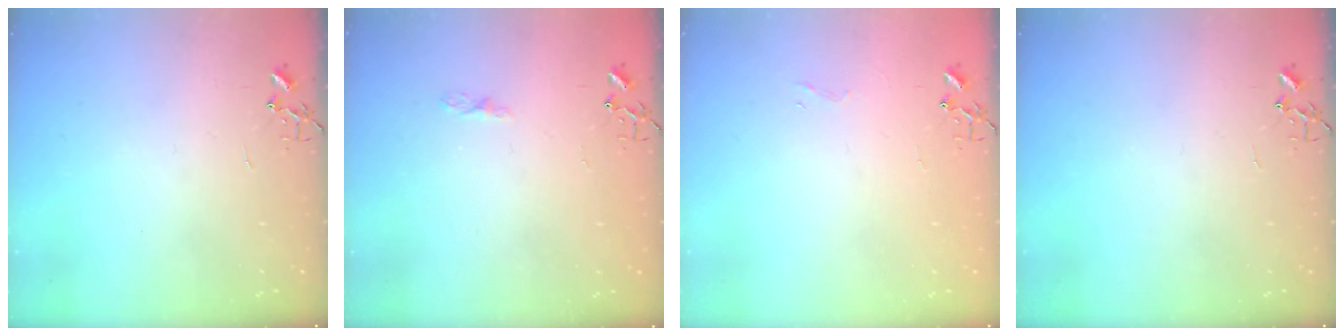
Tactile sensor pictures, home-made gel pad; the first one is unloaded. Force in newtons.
{"total": 3.4, "press": 3.4, "slide": 0.5}
{"total": 3.4, "press": 3.4, "slide": 0.3}
{"total": 0.0}